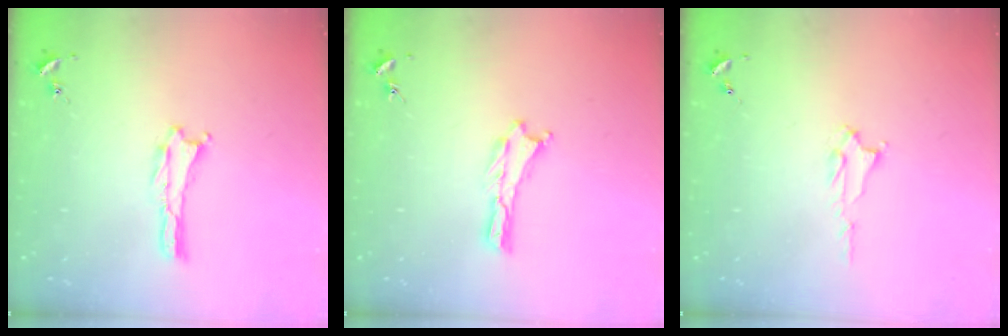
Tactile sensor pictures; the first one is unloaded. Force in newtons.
{"total": 0.0}
{"total": 2.2, "press": 2.2, "slide": 0.4}